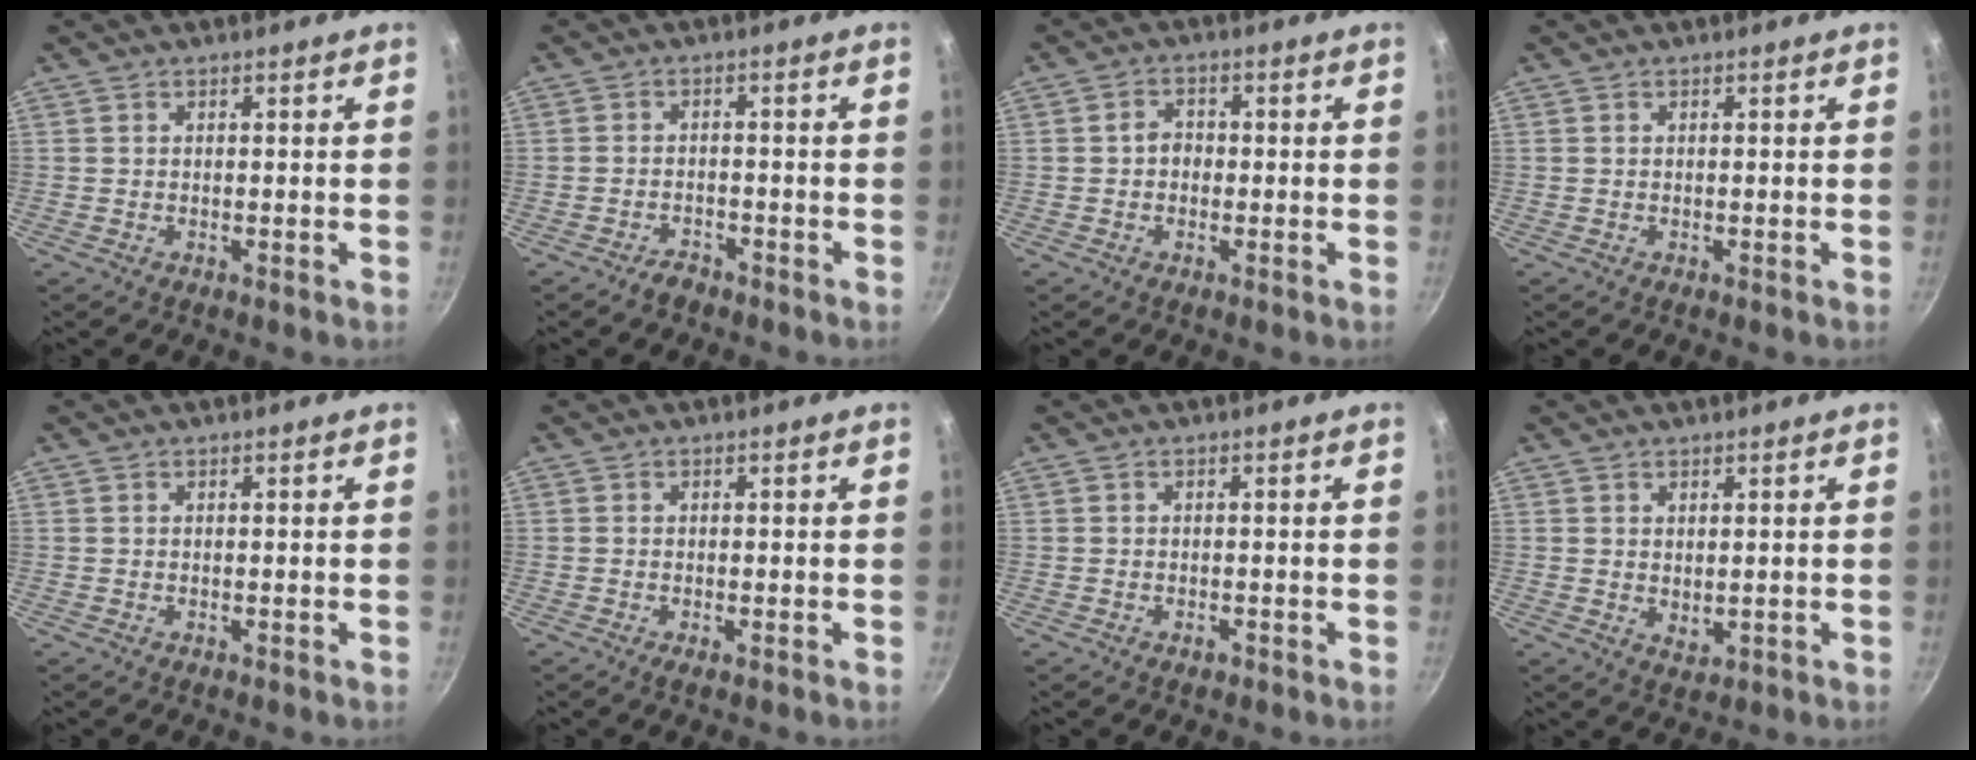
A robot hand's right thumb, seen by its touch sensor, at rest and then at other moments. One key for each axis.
{"total": 2.7, "fx": -2.2, "fy": 1.2, "fz": 0.8, "tx": -0.004, "ty": 0.027, "tz": -0.033}
{"total": 2.9, "fx": -0.4, "fy": 2.4, "fz": 1.5, "tx": -0.008, "ty": 0.013, "tz": -0.009}
{"total": 0.0}
{"total": 0.0}
{"total": 0.9, "fx": -0.5, "fy": 0.2, "fz": 0.8, "tx": -0.016, "ty": -0.002, "tz": -0.011}
{"total": 1.0, "fx": -0.6, "fy": 0.6, "fz": 0.5, "tx": -0.007, "ty": 0.004, "tz": -0.009}
{"total": 2.4, "fx": 0.9, "fy": 1.5, "fz": 1.6, "tx": -0.021, "ty": -0.014, "tz": 0.016}